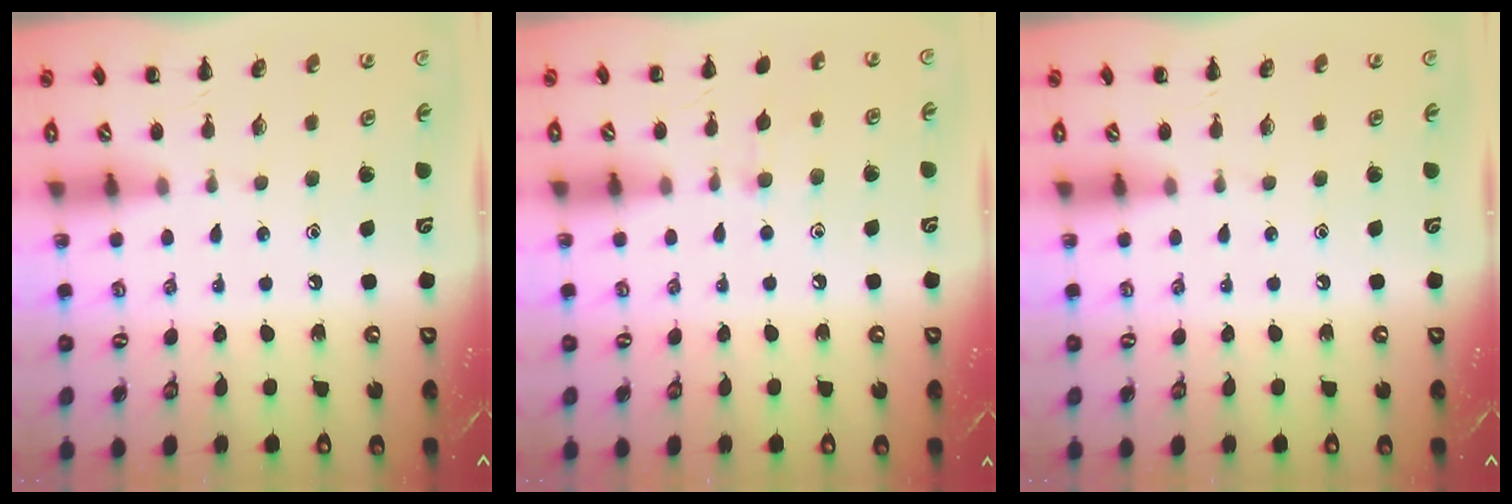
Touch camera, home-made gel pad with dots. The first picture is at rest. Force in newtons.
{"total": 6.1, "press": 5.7, "slide": 2.3}
{"total": 0.0}